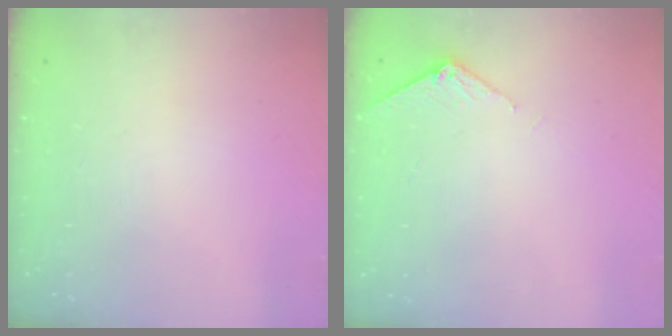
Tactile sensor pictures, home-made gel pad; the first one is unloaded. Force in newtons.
{"total": 2.9, "press": 2.9, "slide": 0.3}